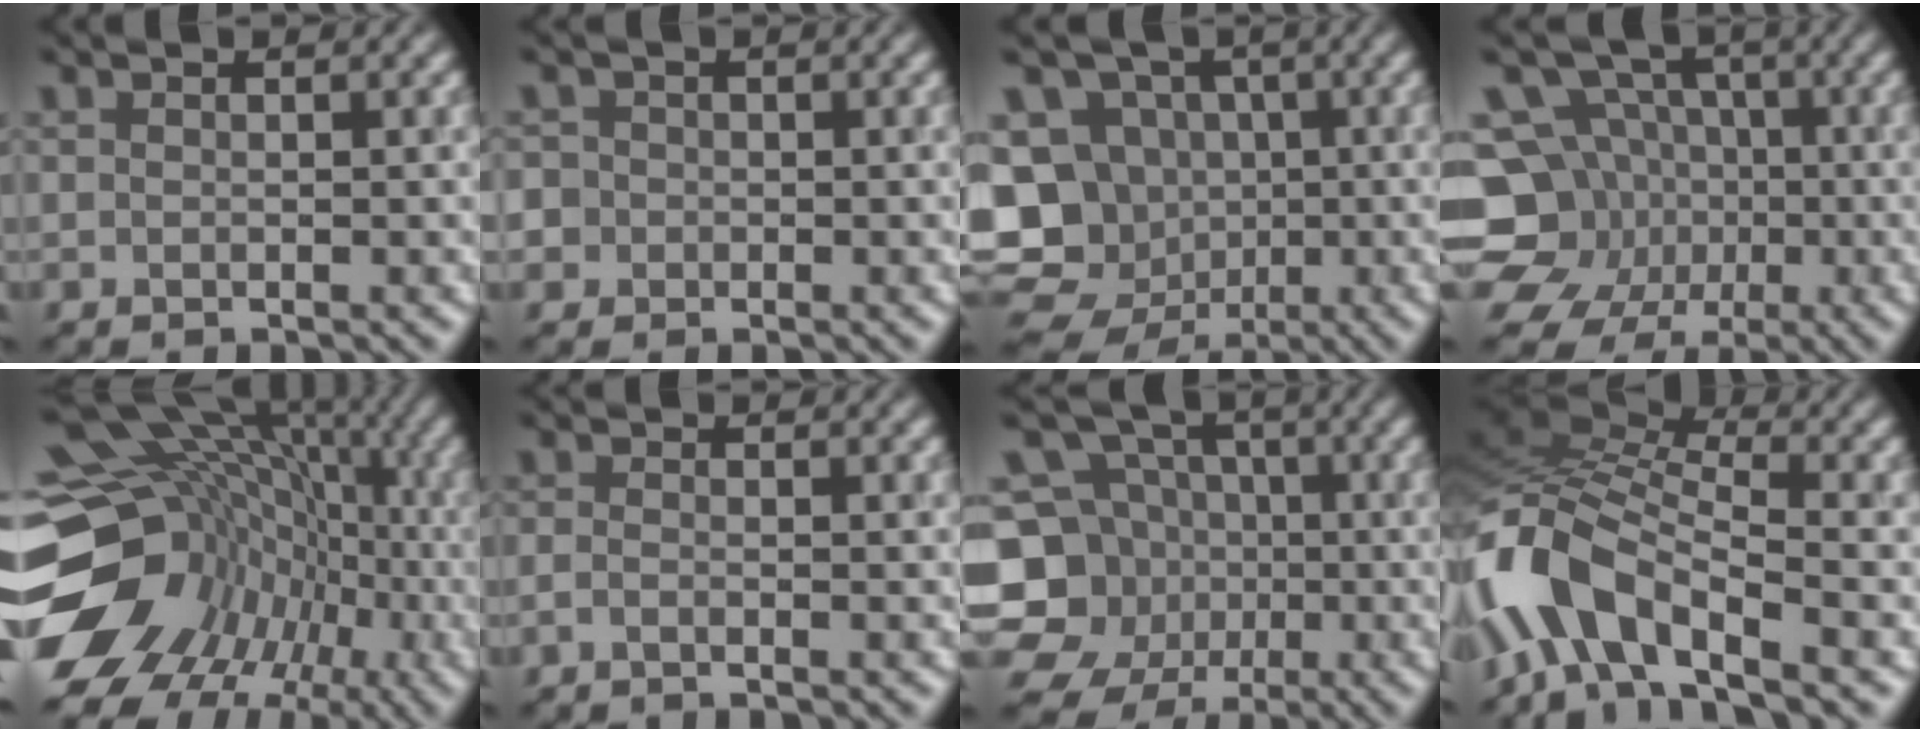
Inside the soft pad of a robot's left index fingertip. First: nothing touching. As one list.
[{"total": 3.2, "force": [-0.1, 3.0, 1.0], "torque": [-0.003, 0.021, -0.031]}, {"total": 15.0, "force": [-3.5, 13.4, 5.5], "torque": [-0.127, -0.003, -0.065]}, {"total": 13.0, "force": [-3.1, 11.9, 4.3], "torque": [-0.114, 0.002, -0.073]}, {"total": 17.9, "force": [-3.1, 14.0, 10.8], "torque": [-0.182, 0.015, -0.026]}, {"total": 1.1, "force": [-0.6, 0.4, 0.8], "torque": [-0.017, -0.004, -0.014]}, {"total": 10.1, "force": [-2.1, 9.2, 3.5], "torque": [-0.081, -0.002, -0.066]}, {"total": 10.3, "force": [-4.4, 4.5, 8.1], "torque": [-0.154, 0.017, -0.100]}]